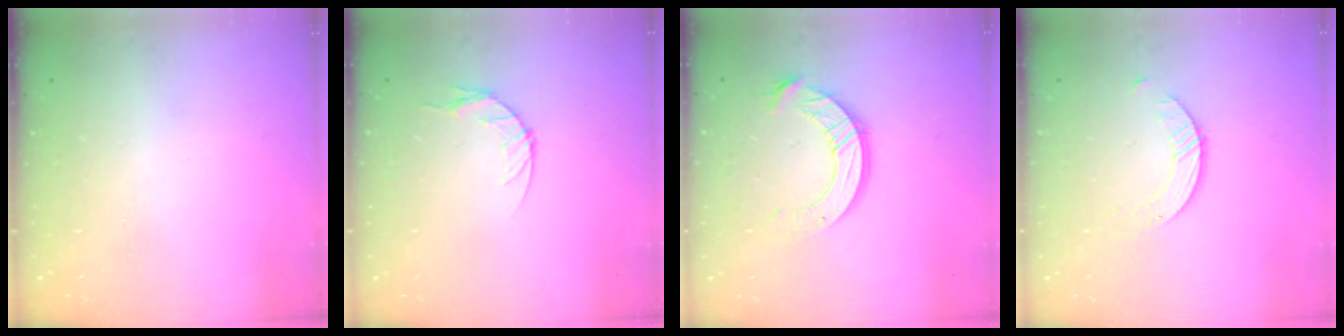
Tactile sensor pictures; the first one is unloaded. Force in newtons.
{"total": 4.6, "press": 4.6, "slide": 0.6}
{"total": 10.1, "press": 10.1, "slide": 0.9}
{"total": 1.7, "press": 1.7, "slide": 0.2}